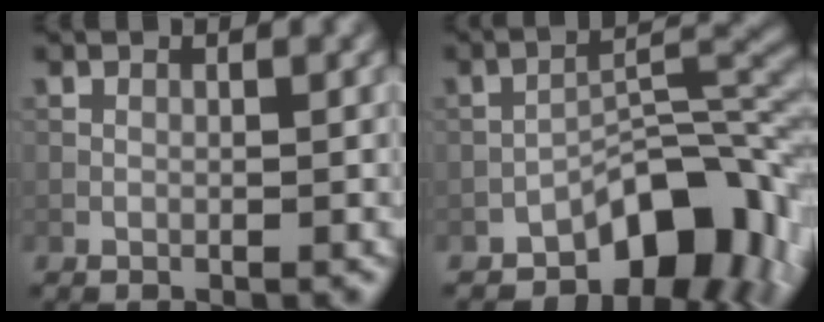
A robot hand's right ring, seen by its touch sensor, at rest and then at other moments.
{"total": 8.7, "force": [-5.3, 4.1, 5.6], "torque": [-0.060, 0.017, -0.091]}